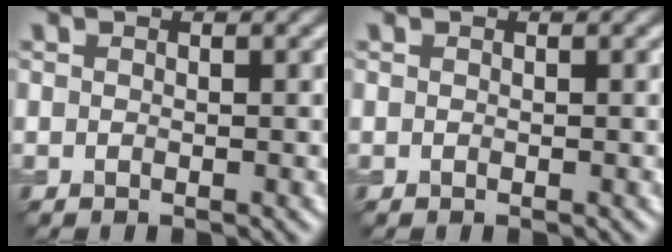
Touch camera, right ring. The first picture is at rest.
{"total": 0.0}